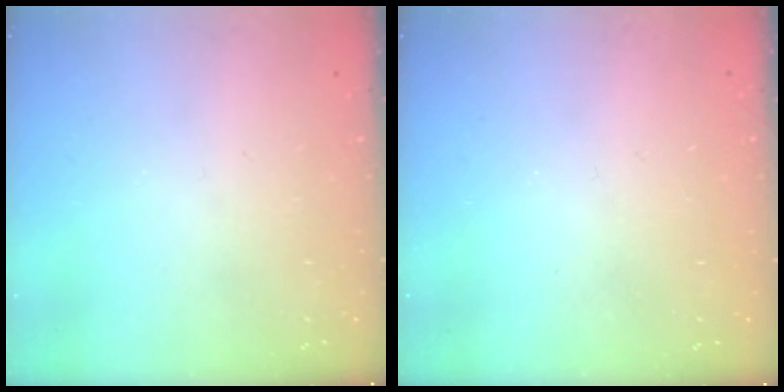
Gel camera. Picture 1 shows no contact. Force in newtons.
{"total": 0.6, "press": 0.6, "slide": 0.0}